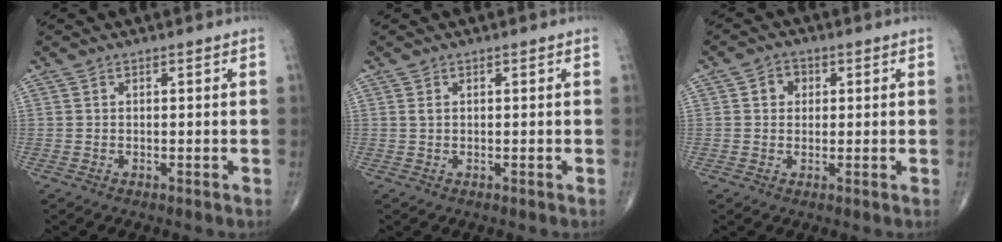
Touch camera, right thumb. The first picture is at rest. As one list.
[{"total": 0.6, "force": [0.2, 0.3, 0.5], "torque": [-0.011, 0.004, 0.004]}, {"total": 3.3, "force": [0.7, 2.9, 1.5], "torque": [-0.006, 0.004, 0.007]}]